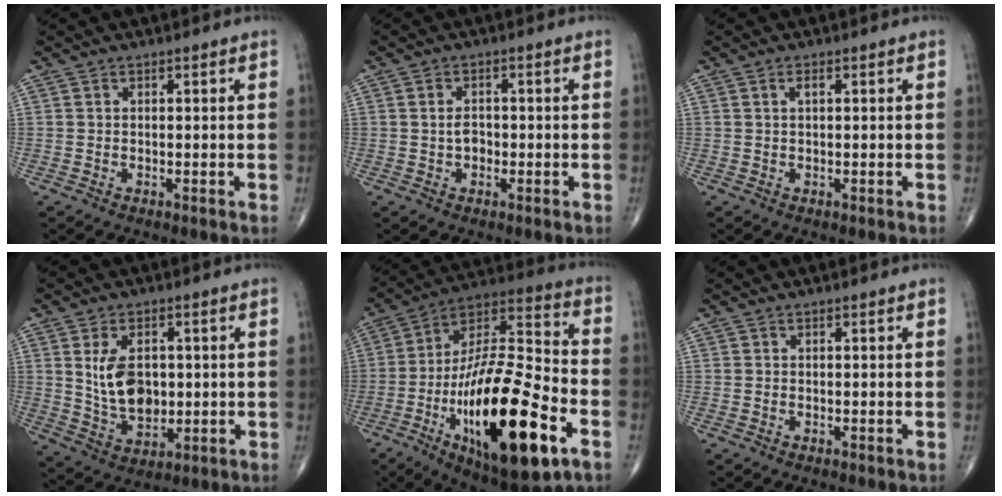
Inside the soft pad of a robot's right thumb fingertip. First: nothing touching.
{"total": 2.5, "force": [-0.2, 1.8, 1.7], "torque": [-0.025, 0.004, -0.006]}
{"total": 1.2, "force": [0.5, 0.4, 1.0], "torque": [-0.020, 0.003, 0.008]}
{"total": 10.1, "force": [1.3, 6.5, 7.6], "torque": [-0.118, -0.012, 0.039]}
{"total": 30.3, "force": [-11.0, 10.4, 26.2], "torque": [-0.459, 0.041, -0.175]}
{"total": 0.0}